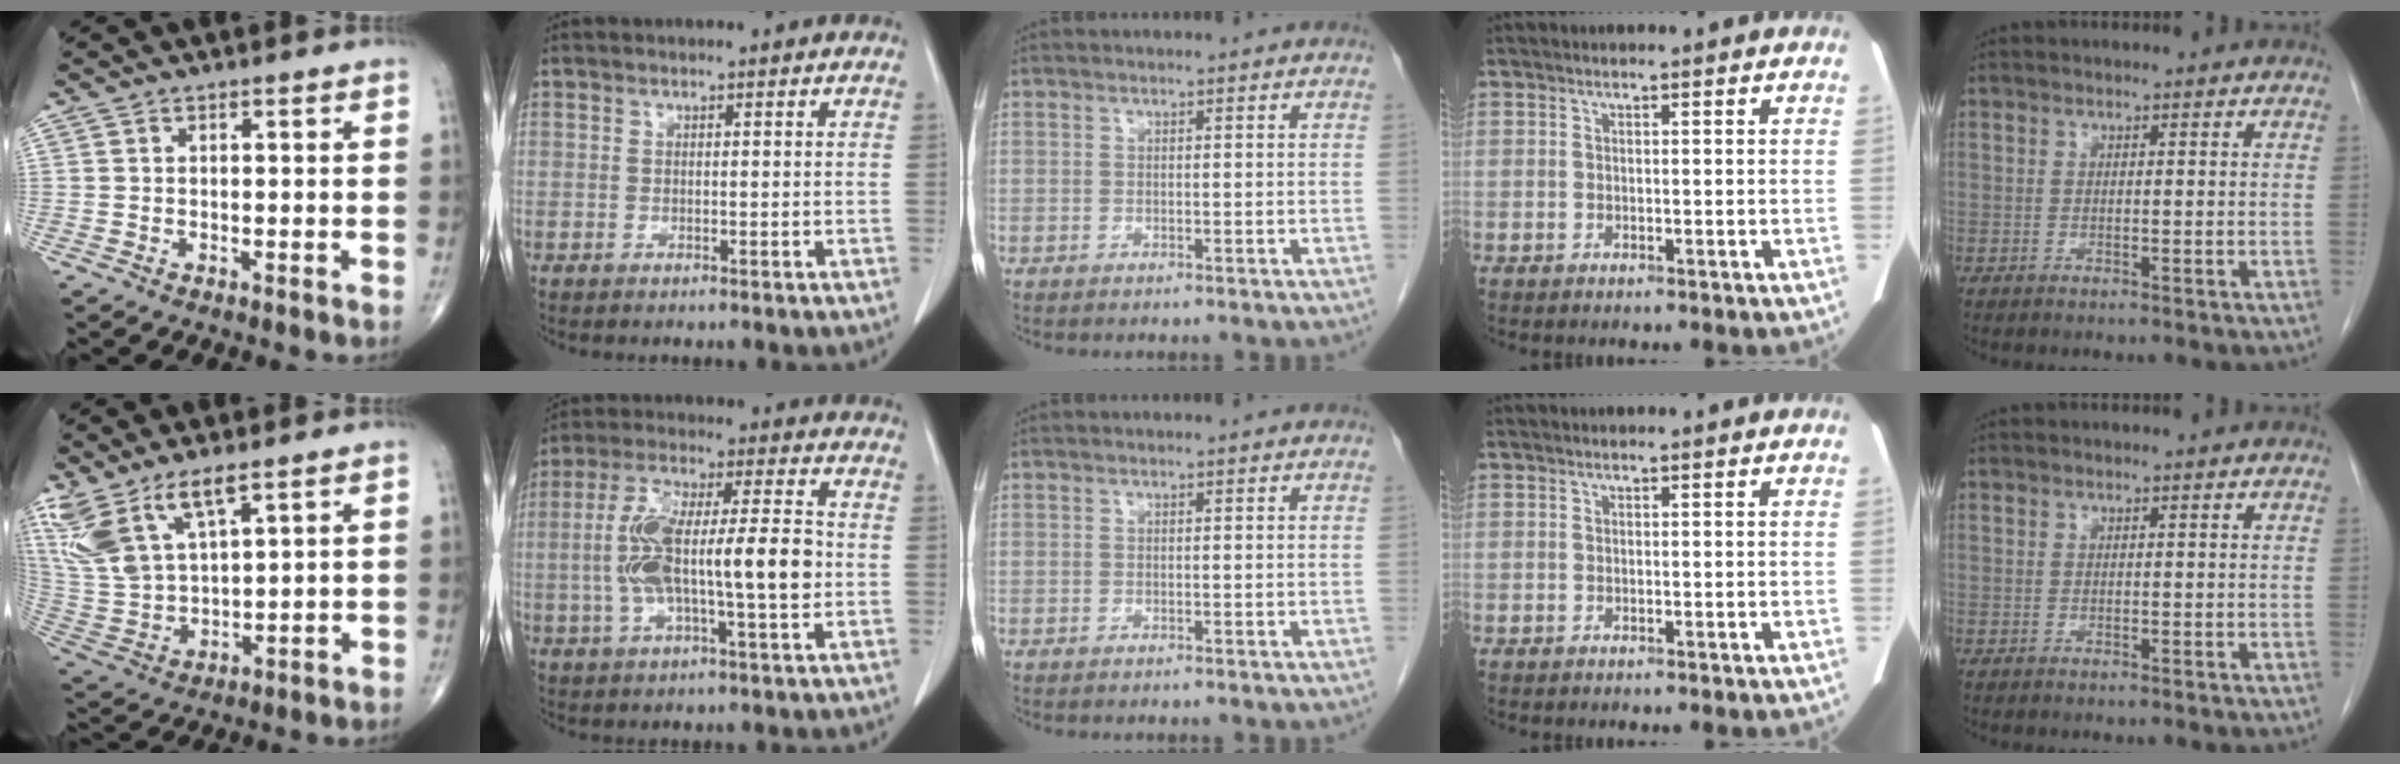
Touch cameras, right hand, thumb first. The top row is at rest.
{"thumb": {"total": 13.0, "force": [8.2, 4.7, 9.0], "torque": [-0.196, -0.026, 0.181]}, "index": {"total": 15.2, "force": [-1.3, 3.2, 14.8], "torque": [-0.279, 0.020, -0.021]}}